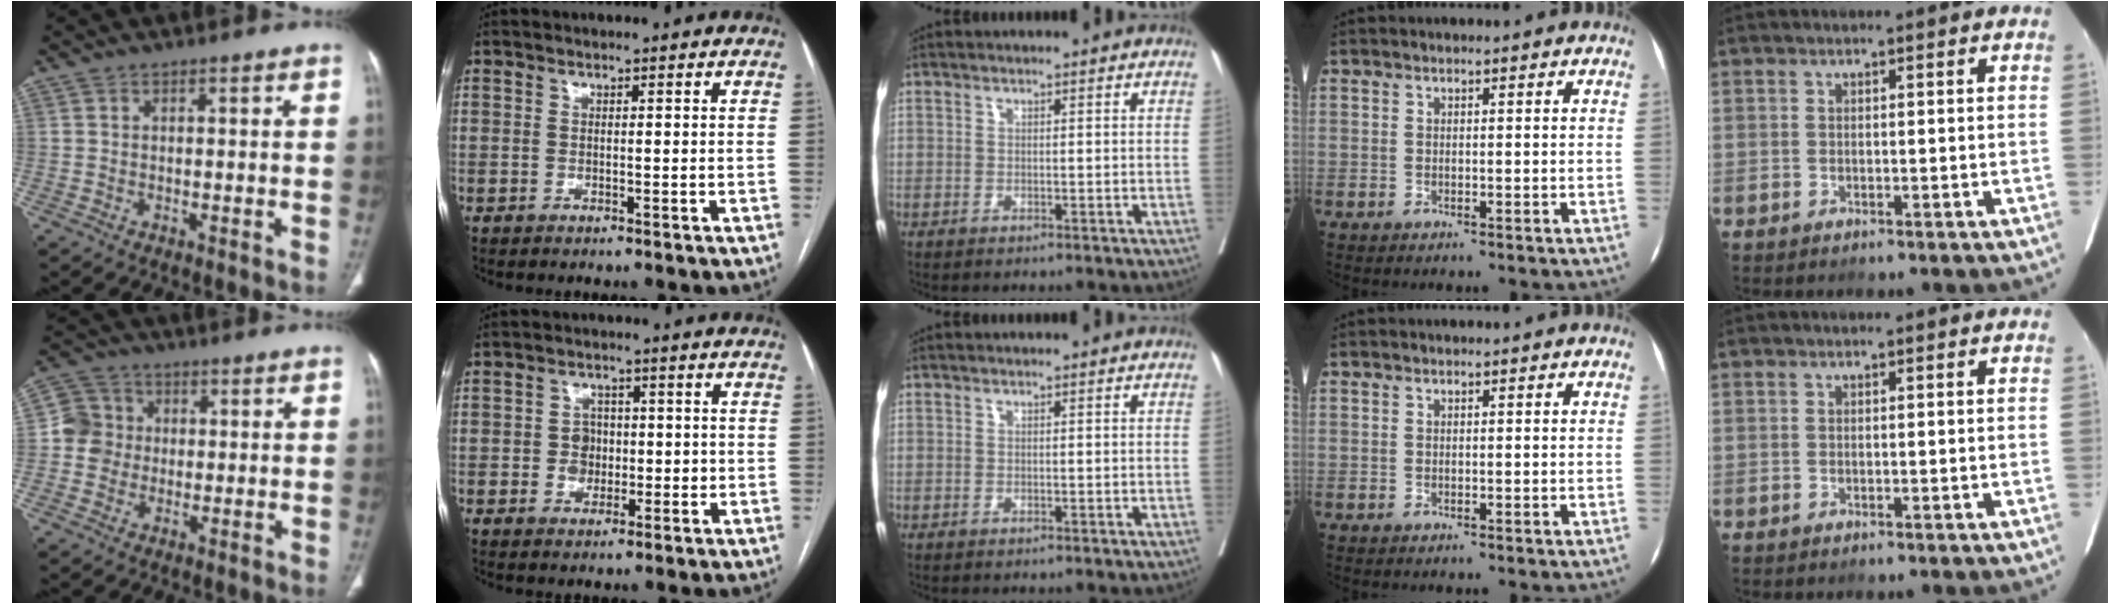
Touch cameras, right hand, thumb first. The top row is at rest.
{"thumb": {"total": 6.1, "force": [0.0, 5.9, 1.3], "torque": [0.001, 0.013, -0.009]}, "index": {"total": 3.9, "force": [-0.3, 3.4, 1.7], "torque": [-0.018, 0.013, 0.000]}}